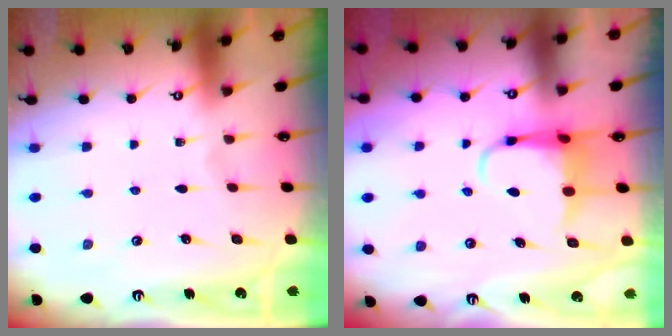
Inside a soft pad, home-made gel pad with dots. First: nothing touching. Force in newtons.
{"total": 5.9, "press": 5.9, "slide": 0.6}